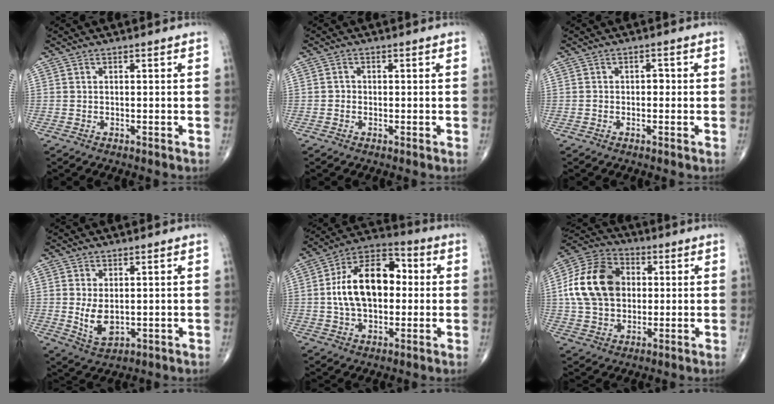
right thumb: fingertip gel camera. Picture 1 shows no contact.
{"total": 1.2, "force": [-0.2, 1.1, 0.4], "torque": [0.000, 0.004, -0.007]}
{"total": 1.4, "force": [-0.1, 1.0, 1.0], "torque": [-0.005, 0.006, -0.007]}
{"total": 5.9, "force": [0.2, 3.5, 4.7], "torque": [-0.078, -0.015, 0.018]}
{"total": 17.4, "force": [1.1, 10.7, 13.6], "torque": [-0.209, 0.030, 0.011]}
{"total": 17.1, "force": [2.1, 12.7, 11.3], "torque": [-0.192, 0.018, 0.033]}